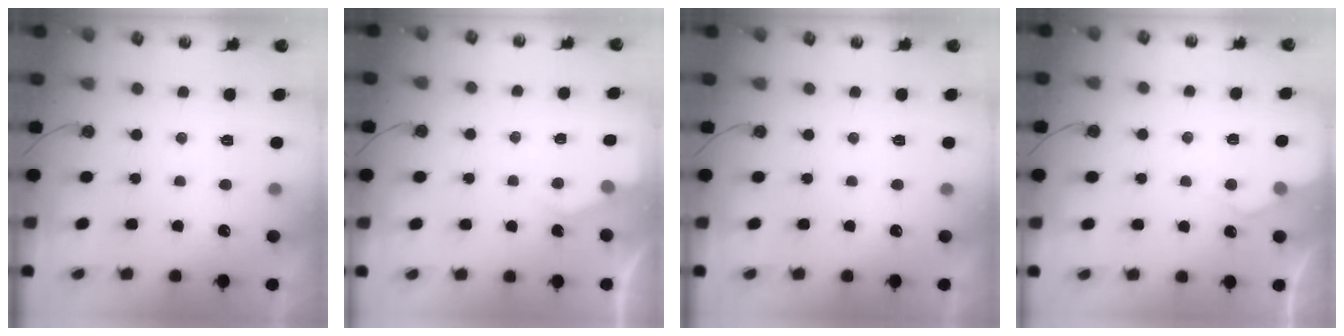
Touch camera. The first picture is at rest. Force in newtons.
{"total": 3.7, "press": 3.7, "slide": 0.6}
{"total": 0.0}
{"total": 4.1, "press": 4.0, "slide": 0.5}